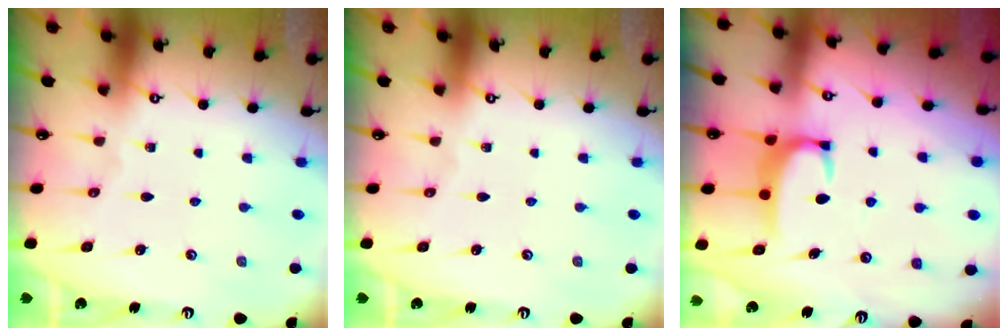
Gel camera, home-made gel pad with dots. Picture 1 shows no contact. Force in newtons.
{"total": 0.0}
{"total": 2.9, "press": 2.8, "slide": 0.5}